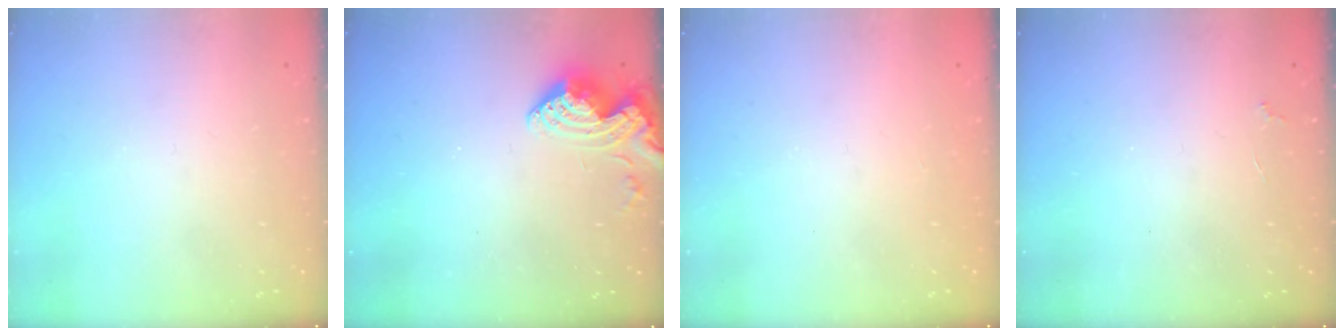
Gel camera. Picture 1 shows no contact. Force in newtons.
{"total": 9.9, "press": 9.8, "slide": 1.1}
{"total": 1.4, "press": 1.2, "slide": 0.7}
{"total": 2.1, "press": 2.0, "slide": 0.4}